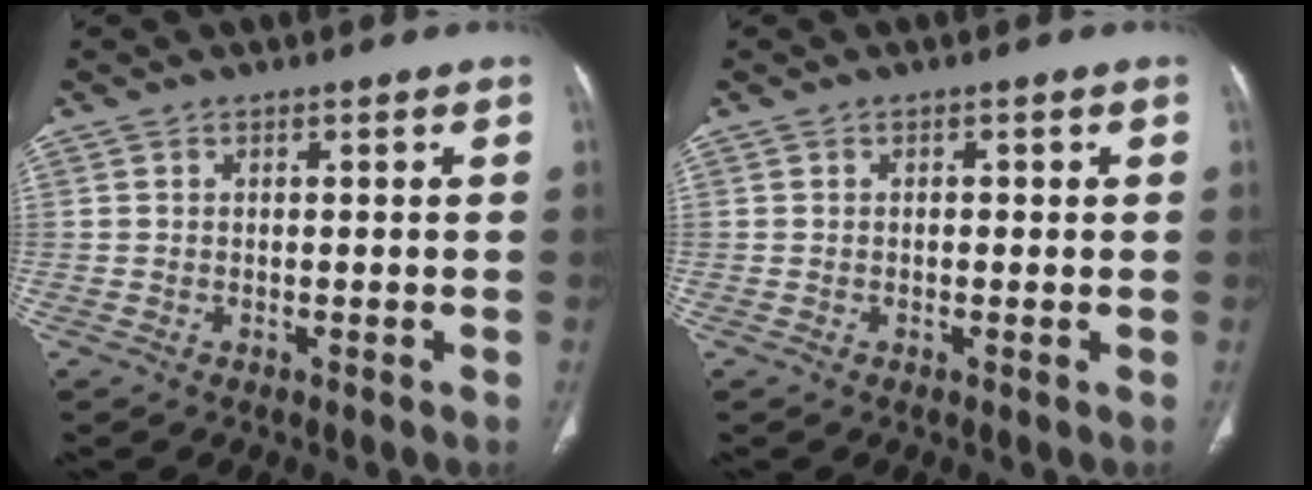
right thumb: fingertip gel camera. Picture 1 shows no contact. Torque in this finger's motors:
{"motor_torque": [0.17, -0.21, -0.02, -0.01, 0.06]}